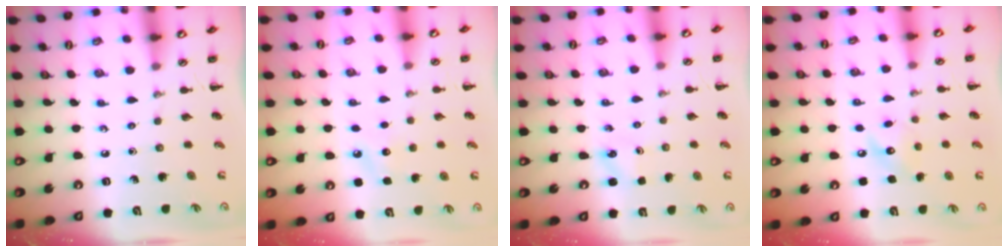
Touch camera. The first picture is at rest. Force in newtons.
{"total": 6.0, "press": 5.8, "slide": 1.6}
{"total": 2.3, "press": 2.2, "slide": 0.7}
{"total": 7.6, "press": 7.5, "slide": 0.6}